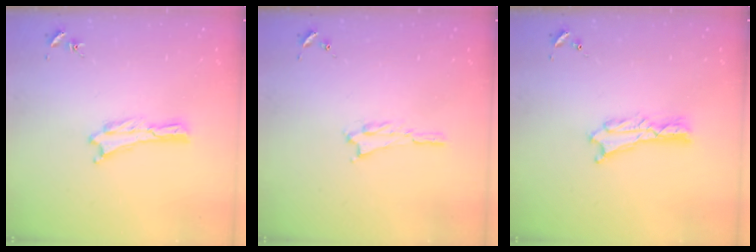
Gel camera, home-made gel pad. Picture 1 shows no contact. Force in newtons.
{"total": 1.1, "press": 1.1, "slide": 0.2}
{"total": 1.8, "press": 1.7, "slide": 0.2}